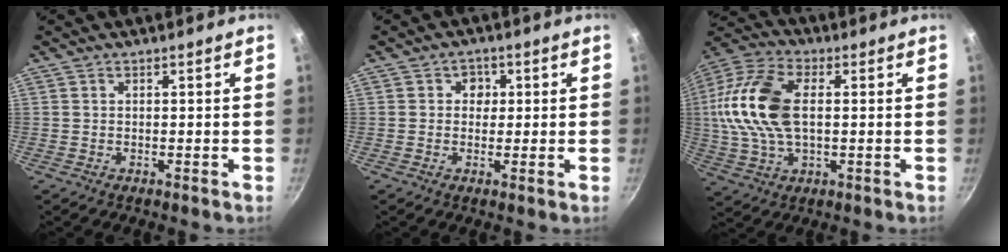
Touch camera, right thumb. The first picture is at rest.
{"total": 2.8, "force": [0.5, 2.6, 1.0], "torque": [0.006, 0.000, 0.002]}
{"total": 17.4, "force": [1.8, 9.9, 14.2], "torque": [-0.276, 0.019, 0.021]}